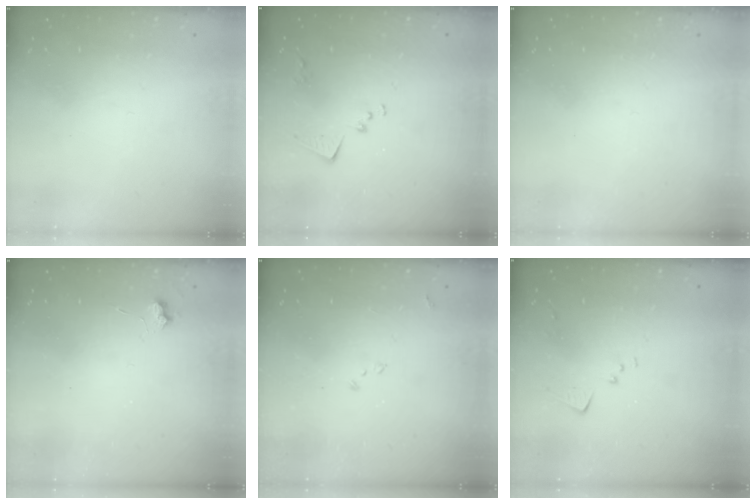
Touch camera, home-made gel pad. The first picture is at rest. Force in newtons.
{"total": 8.4, "press": 8.4, "slide": 0.6}
{"total": 0.0}
{"total": 3.3, "press": 3.3, "slide": 0.5}
{"total": 7.2, "press": 7.2, "slide": 0.9}
{"total": 6.4, "press": 6.3, "slide": 0.8}